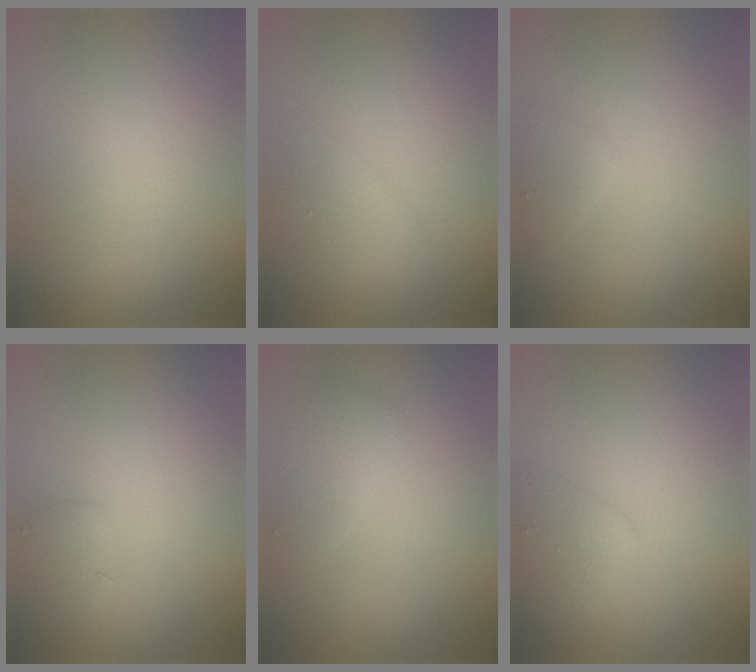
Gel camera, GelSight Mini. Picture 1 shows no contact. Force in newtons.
{"total": 1.4, "press": 1.4, "slide": 0.1}
{"total": 1.5, "press": 1.5, "slide": 0.1}
{"total": 1.0, "press": 1.0, "slide": 0.0}
{"total": 1.9, "press": 1.9, "slide": 0.1}
{"total": 2.5, "press": 2.5, "slide": 0.1}